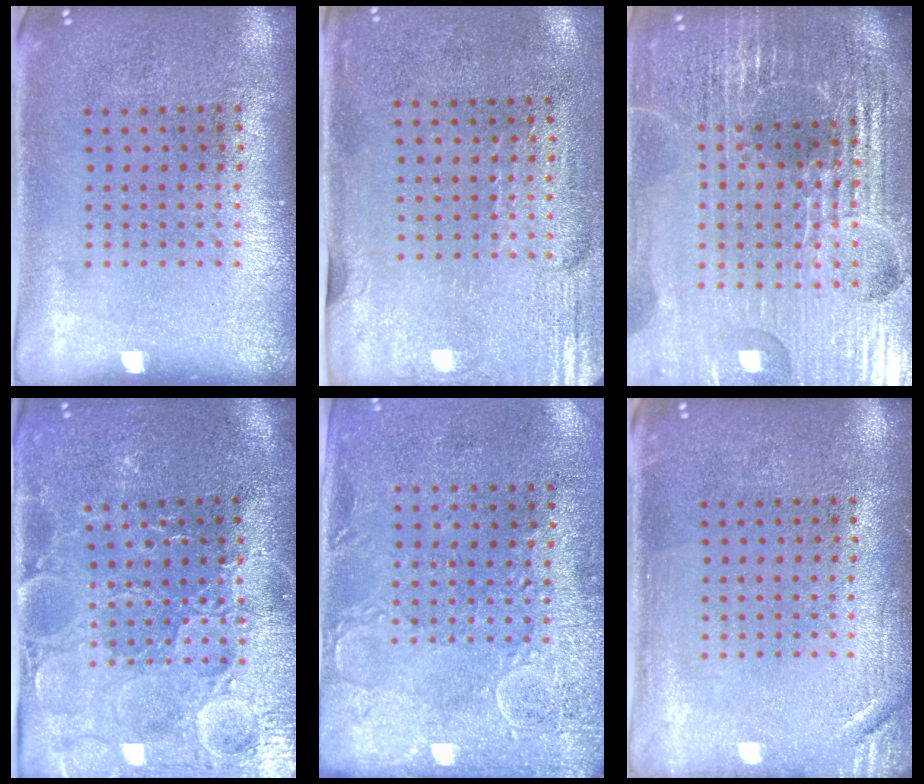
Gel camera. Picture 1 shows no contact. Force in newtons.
{"total": 2.9, "press": 2.4, "slide": 1.6}
{"total": 6.8, "press": 5.9, "slide": 3.3}
{"total": 3.8, "press": 3.7, "slide": 0.8}
{"total": 2.9, "press": 2.3, "slide": 1.7}
{"total": 1.7, "press": 1.7, "slide": 0.2}